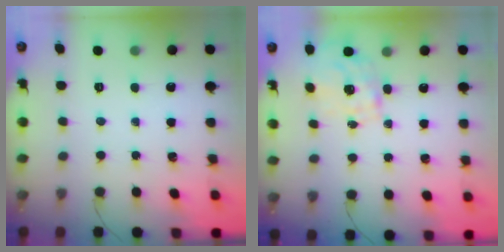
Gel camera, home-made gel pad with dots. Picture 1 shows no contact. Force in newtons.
{"total": 1.5, "press": 1.3, "slide": 0.8}